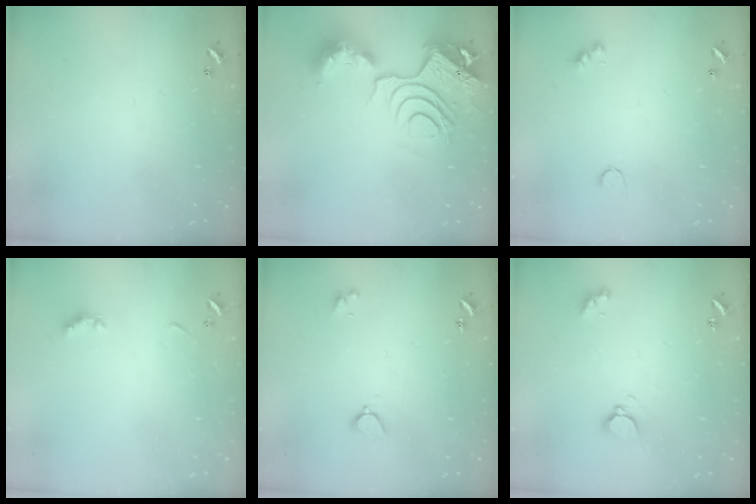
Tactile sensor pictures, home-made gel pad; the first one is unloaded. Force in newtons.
{"total": 14.1, "press": 14.0, "slide": 1.8}
{"total": 2.6, "press": 2.5, "slide": 0.5}
{"total": 2.9, "press": 2.8, "slide": 0.6}
{"total": 2.2, "press": 2.2, "slide": 0.3}
{"total": 3.4, "press": 3.4, "slide": 0.3}